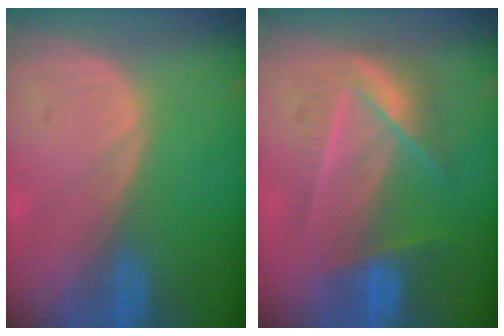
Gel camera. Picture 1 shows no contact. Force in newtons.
{"total": 6.8, "press": 6.7, "slide": 1.2}